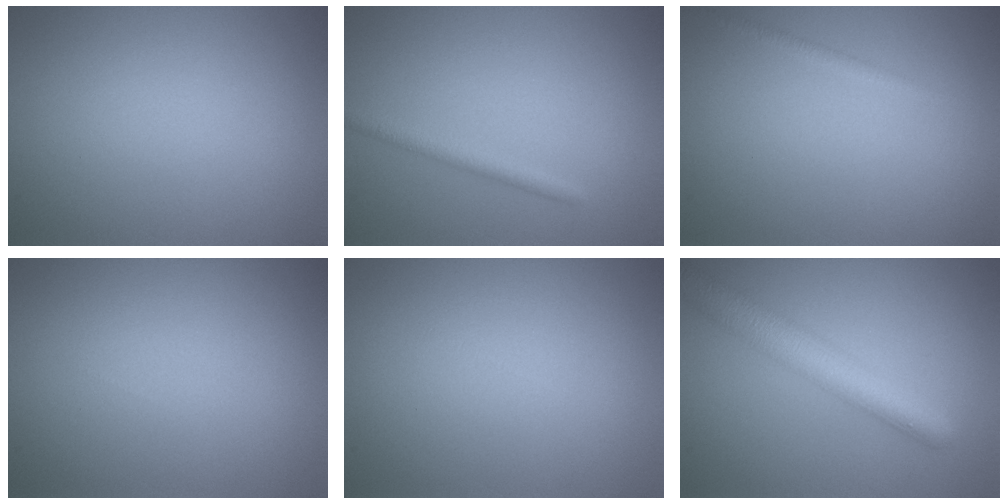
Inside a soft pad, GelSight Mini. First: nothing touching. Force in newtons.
{"total": 1.7, "press": 1.7, "slide": 0.1}
{"total": 0.7, "press": 0.7, "slide": 0.1}
{"total": 0.0}
{"total": 0.0}
{"total": 4.9, "press": 4.9, "slide": 0.2}